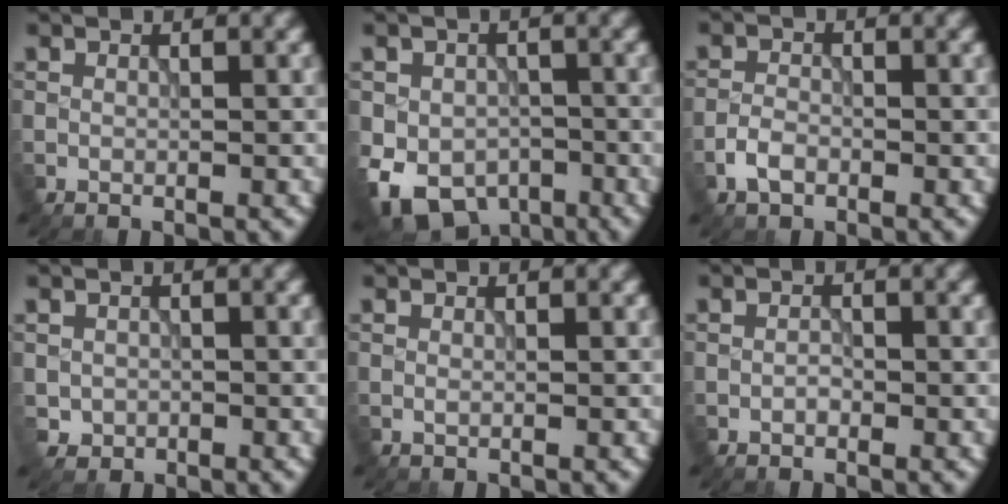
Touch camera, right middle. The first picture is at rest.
{"total": 8.7, "force": [-3.9, 6.5, 4.4], "torque": [-0.063, -0.032, -0.059]}
{"total": 1.9, "force": [-1.1, 1.1, 1.0], "torque": [-0.018, 0.002, -0.027]}
{"total": 1.2, "force": [-0.3, 1.2, -0.1], "torque": [0.007, -0.008, -0.007]}
{"total": 0.0}
{"total": 0.6, "force": [-0.4, 0.3, 0.3], "torque": [-0.007, -0.001, -0.008]}